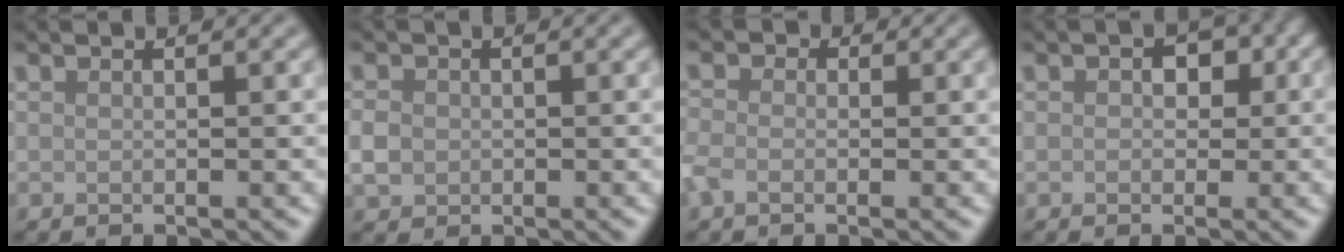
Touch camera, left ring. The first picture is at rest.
{"total": 2.0, "force": [-0.2, 1.8, 0.9], "torque": [-0.017, -0.001, -0.008]}
{"total": 2.6, "force": [-0.7, 2.1, 1.4], "torque": [-0.032, 0.006, -0.028]}
{"total": 2.3, "force": [0.3, 1.8, 1.4], "torque": [-0.010, 0.003, 0.000]}